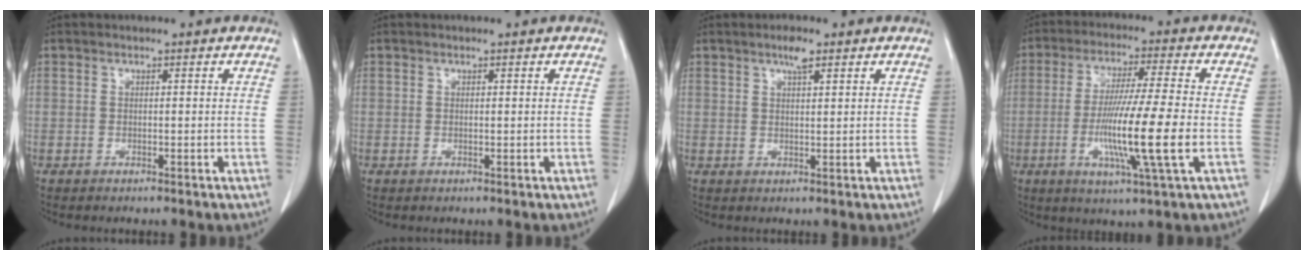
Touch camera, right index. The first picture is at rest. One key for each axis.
{"total": 0.0}
{"total": 2.6, "fx": 1.7, "fy": 0.5, "fz": 2.0, "tx": -0.037, "ty": 0.003, "tz": 0.028}
{"total": 13.0, "fx": -2.8, "fy": -0.9, "fz": 12.6, "tx": -0.240, "ty": -0.020, "tz": -0.057}